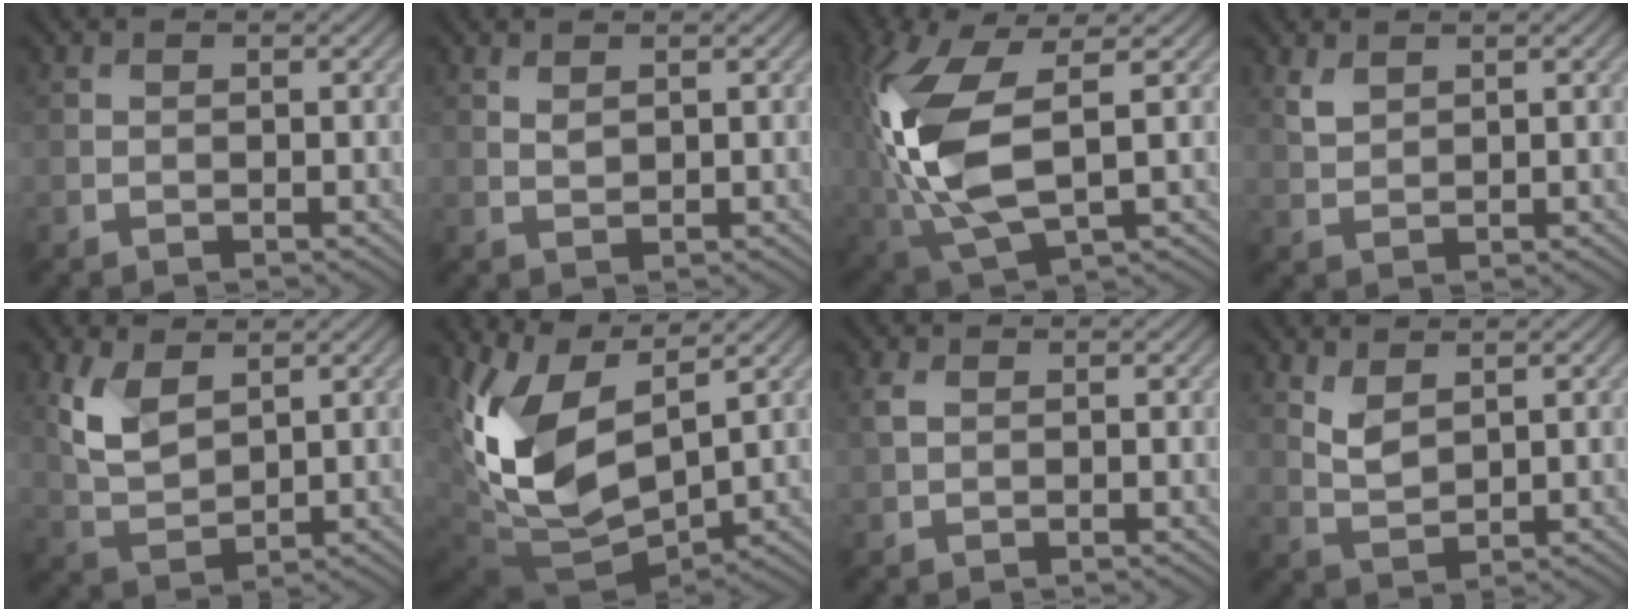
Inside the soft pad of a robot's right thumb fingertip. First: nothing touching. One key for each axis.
{"total": 1.1, "fx": 0.9, "fy": 0.4, "fz": 0.6, "tx": -0.020, "ty": -0.003, "tz": 0.021}
{"total": 13.7, "fx": 0.3, "fy": 6.8, "fz": 11.9, "tx": -0.301, "ty": -0.012, "tz": 0.013}
{"total": 2.1, "fx": 1.4, "fy": 1.0, "fz": 1.1, "tx": -0.033, "ty": -0.001, "tz": 0.035}
{"total": 6.2, "fx": 2.8, "fy": 3.4, "fz": 4.3, "tx": -0.108, "ty": -0.005, "tz": 0.058}
{"total": 13.2, "fx": 3.4, "fy": 7.3, "fz": 10.4, "tx": -0.255, "ty": -0.013, "tz": 0.075}
{"total": 1.6, "fx": 0.5, "fy": 0.9, "fz": 1.1, "tx": -0.035, "ty": 0.004, "tz": 0.010}
{"total": 3.1, "fx": 1.9, "fy": 1.3, "fz": 2.0, "tx": -0.053, "ty": -0.006, "tz": 0.045}